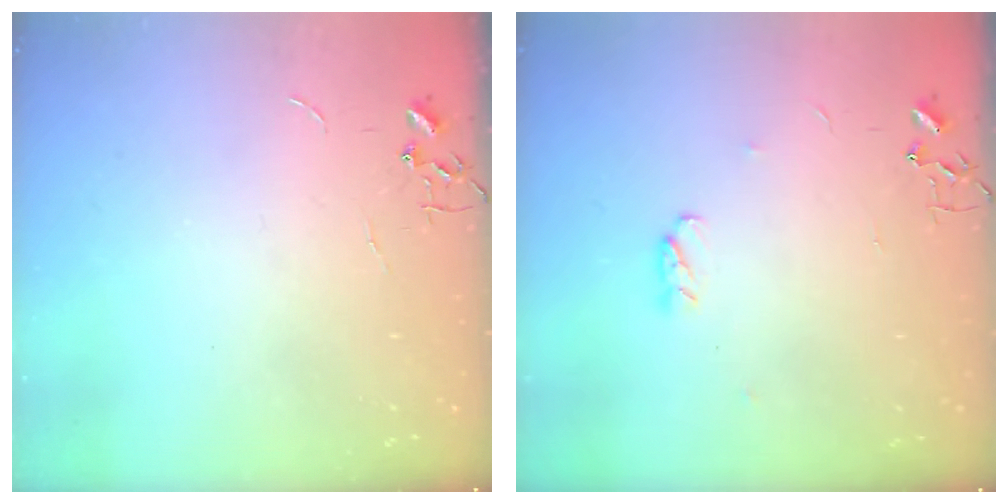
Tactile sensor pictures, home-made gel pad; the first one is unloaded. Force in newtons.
{"total": 3.7, "press": 3.6, "slide": 0.9}